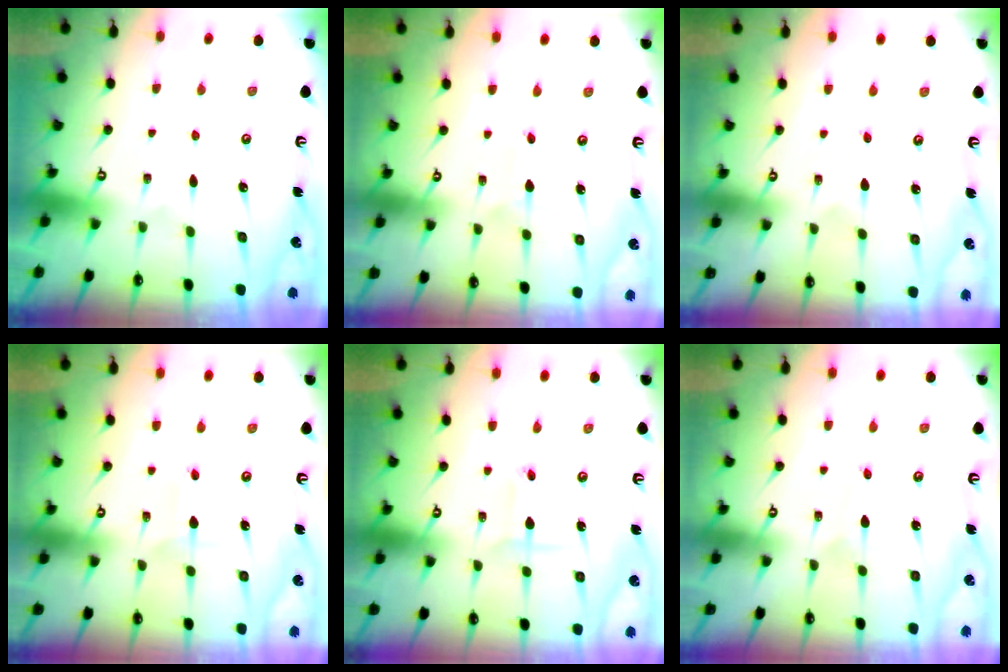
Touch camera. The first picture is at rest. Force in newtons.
{"total": 4.5, "press": 4.5, "slide": 0.4}
{"total": 2.9, "press": 2.9, "slide": 0.3}
{"total": 3.7, "press": 3.7, "slide": 0.5}
{"total": 2.0, "press": 2.0, "slide": 0.1}
{"total": 2.1, "press": 2.1, "slide": 0.1}